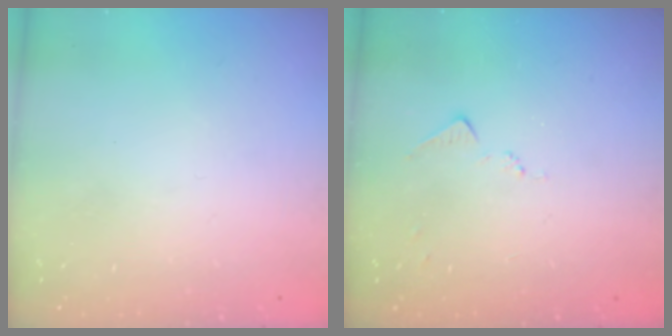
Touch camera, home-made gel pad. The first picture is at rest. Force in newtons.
{"total": 6.0, "press": 5.9, "slide": 0.8}